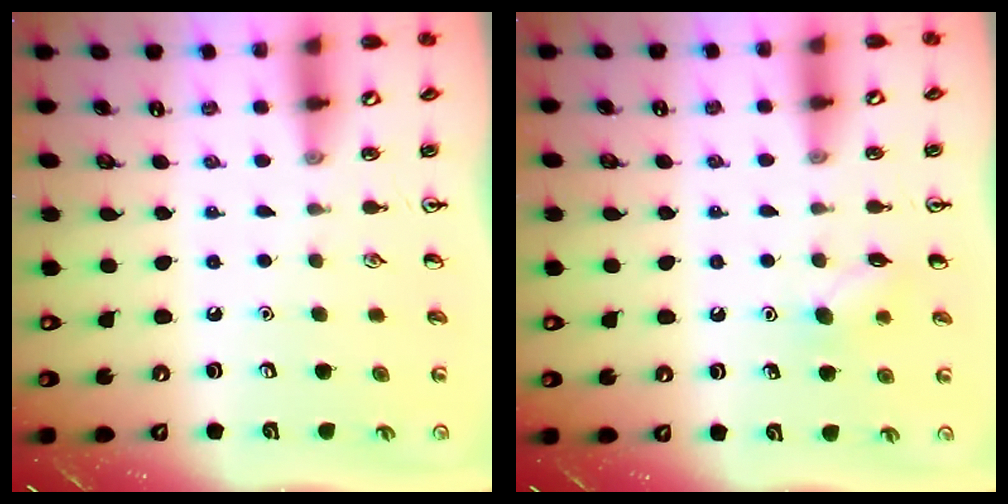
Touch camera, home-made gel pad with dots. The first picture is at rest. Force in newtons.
{"total": 6.2, "press": 6.0, "slide": 1.6}